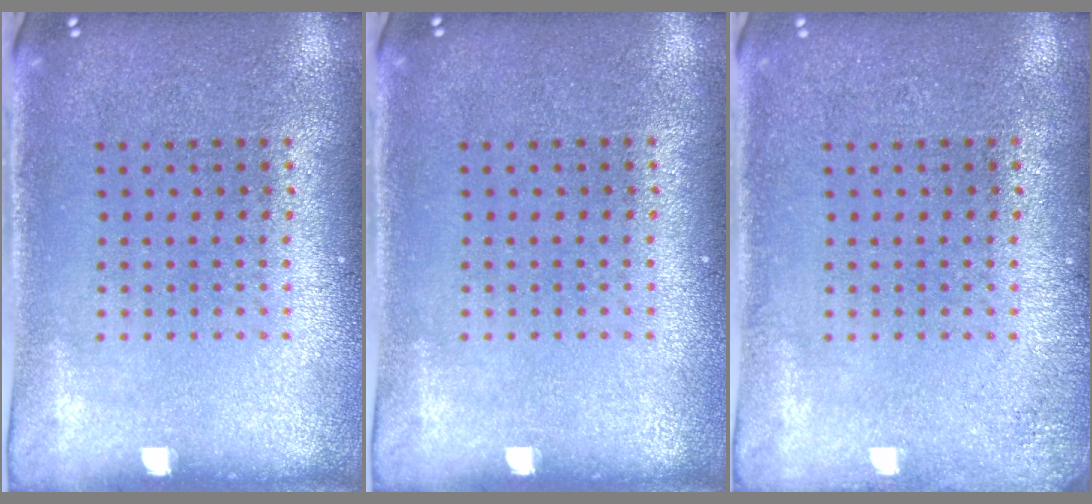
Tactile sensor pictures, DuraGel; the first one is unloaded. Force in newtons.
{"total": 0.0}
{"total": 1.2, "press": 1.1, "slide": 0.2}